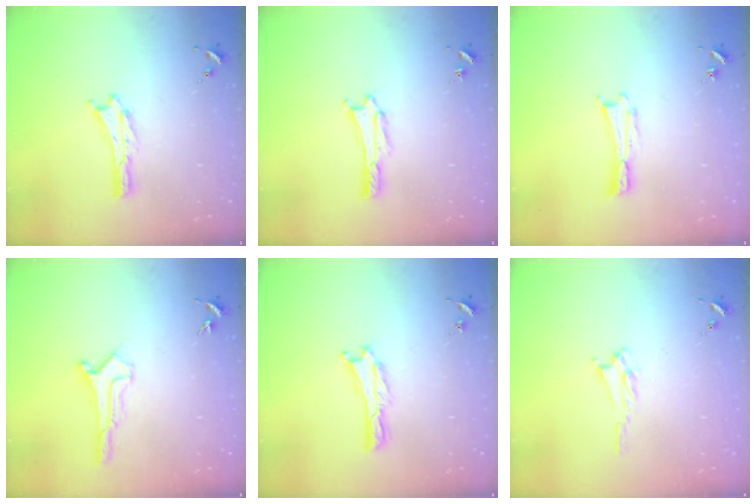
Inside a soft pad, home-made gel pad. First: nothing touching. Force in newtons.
{"total": 1.8, "press": 1.8, "slide": 0.2}
{"total": 0.0}
{"total": 0.9, "press": 0.9, "slide": 0.1}
{"total": 0.0}
{"total": 1.6, "press": 1.5, "slide": 0.4}